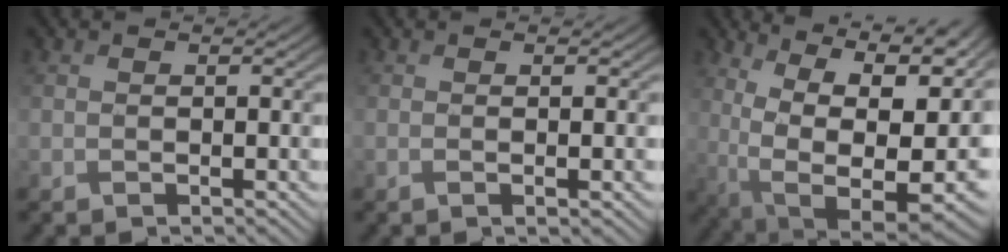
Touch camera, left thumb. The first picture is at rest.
{"total": 1.2, "force": [-0.3, 0.0, 1.2], "torque": [-0.013, 0.005, -0.009]}
{"total": 17.9, "force": [3.2, 10.8, 13.9], "torque": [-0.237, 0.001, 0.086]}